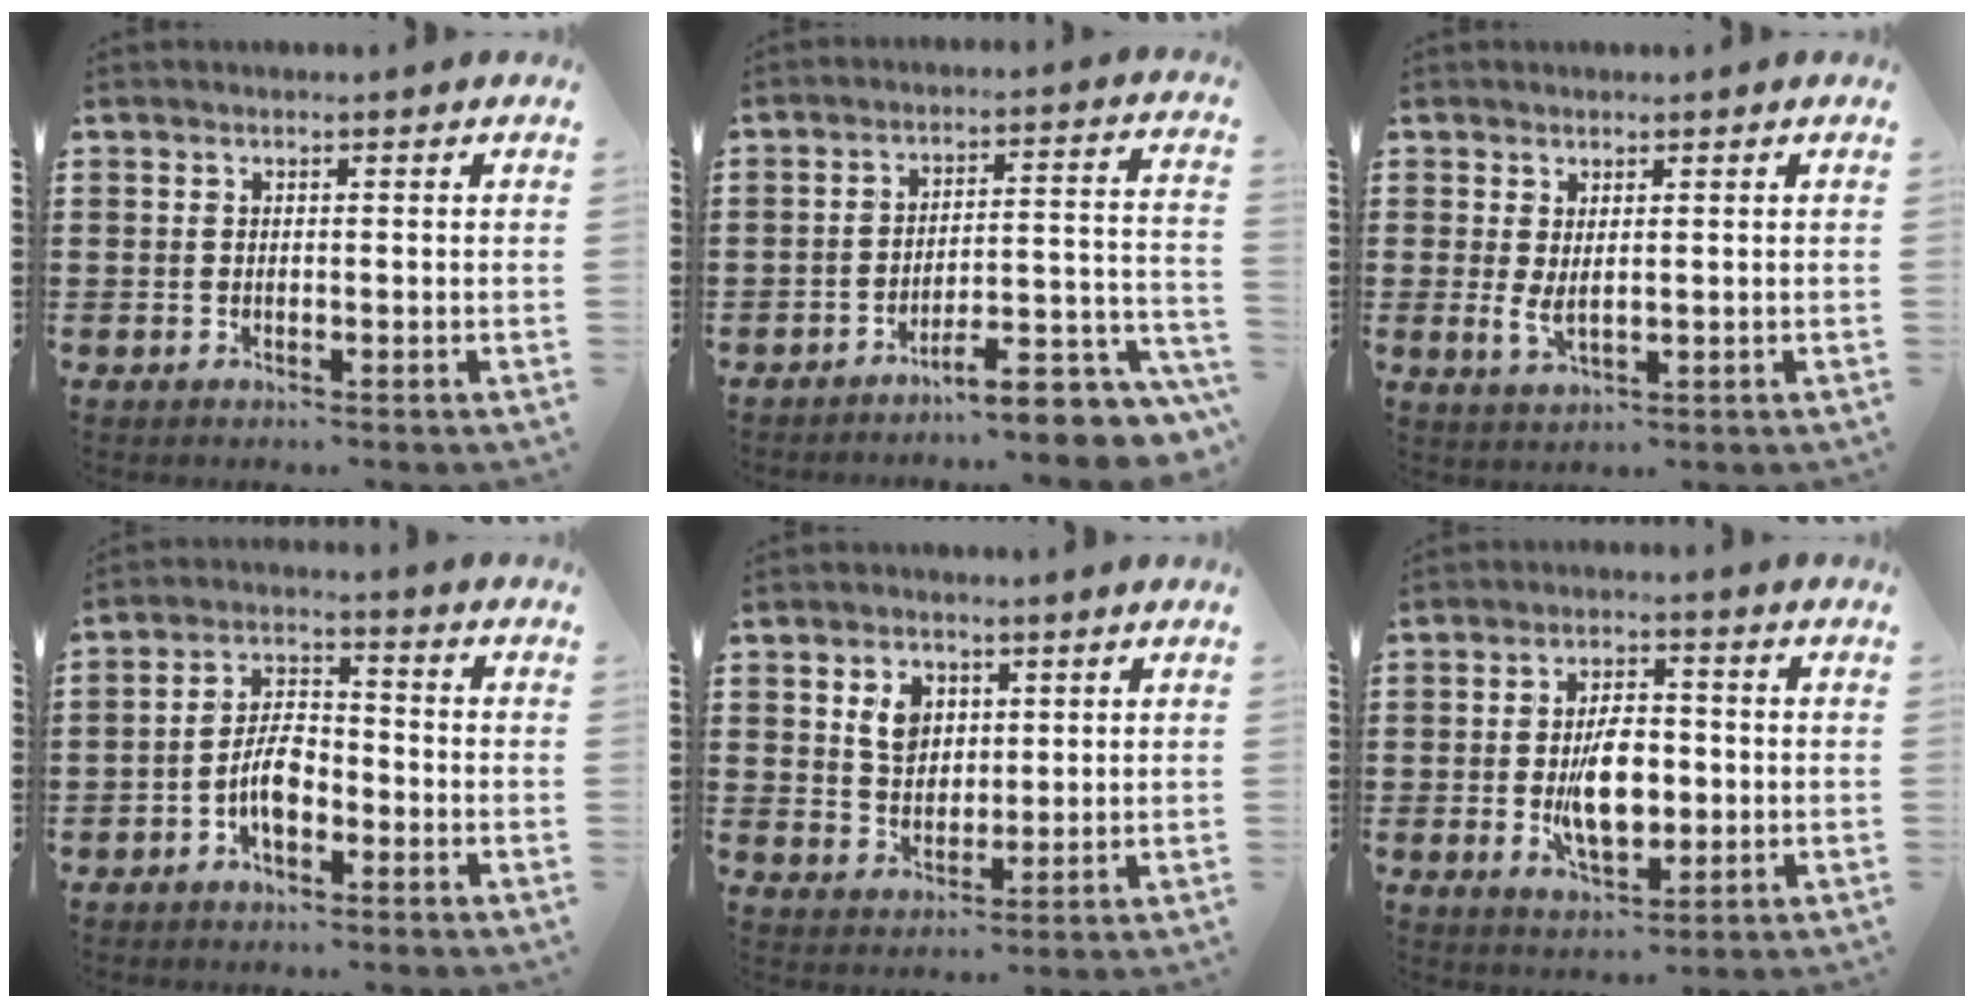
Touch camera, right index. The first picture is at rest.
{"total": 7.9, "force": [-6.5, 1.4, 4.3], "torque": [-0.058, 0.002, -0.121]}
{"total": 2.7, "force": [0.9, 1.0, 2.4], "torque": [-0.056, -0.003, 0.014]}
{"total": 5.7, "force": [-2.4, 2.7, 4.4], "torque": [-0.102, 0.004, -0.053]}
{"total": 5.0, "force": [1.8, 3.9, 2.7], "torque": [-0.058, 0.011, 0.030]}
{"total": 8.3, "force": [-1.0, 4.4, 7.0], "torque": [-0.120, -0.001, -0.021]}